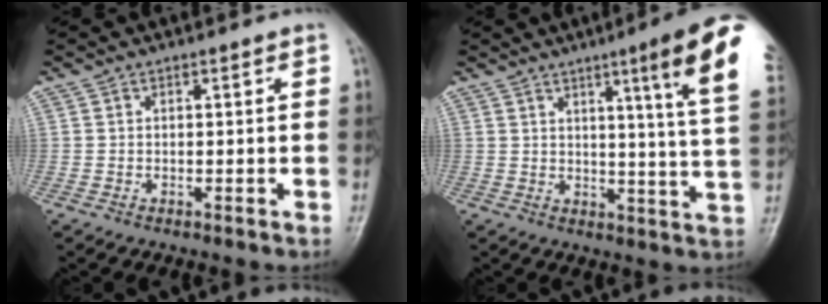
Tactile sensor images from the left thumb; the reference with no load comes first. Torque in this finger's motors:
{"motor_torque": [0.82, 0.50, 1.45, -1.33, 0.18]}